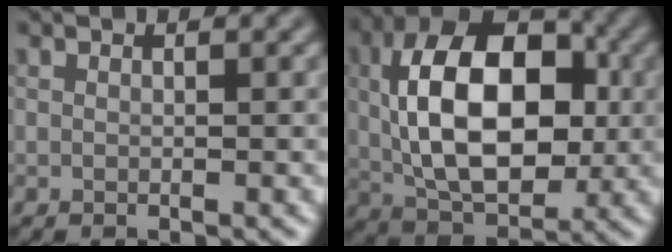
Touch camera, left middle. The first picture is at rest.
{"total": 12.0, "force": [-0.5, 7.0, 9.7], "torque": [-0.176, 0.017, -0.003]}